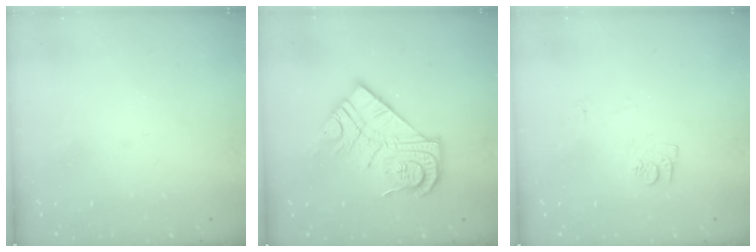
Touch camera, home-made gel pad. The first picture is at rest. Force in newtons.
{"total": 16.3, "press": 16.2, "slide": 1.1}
{"total": 7.7, "press": 7.7, "slide": 0.8}